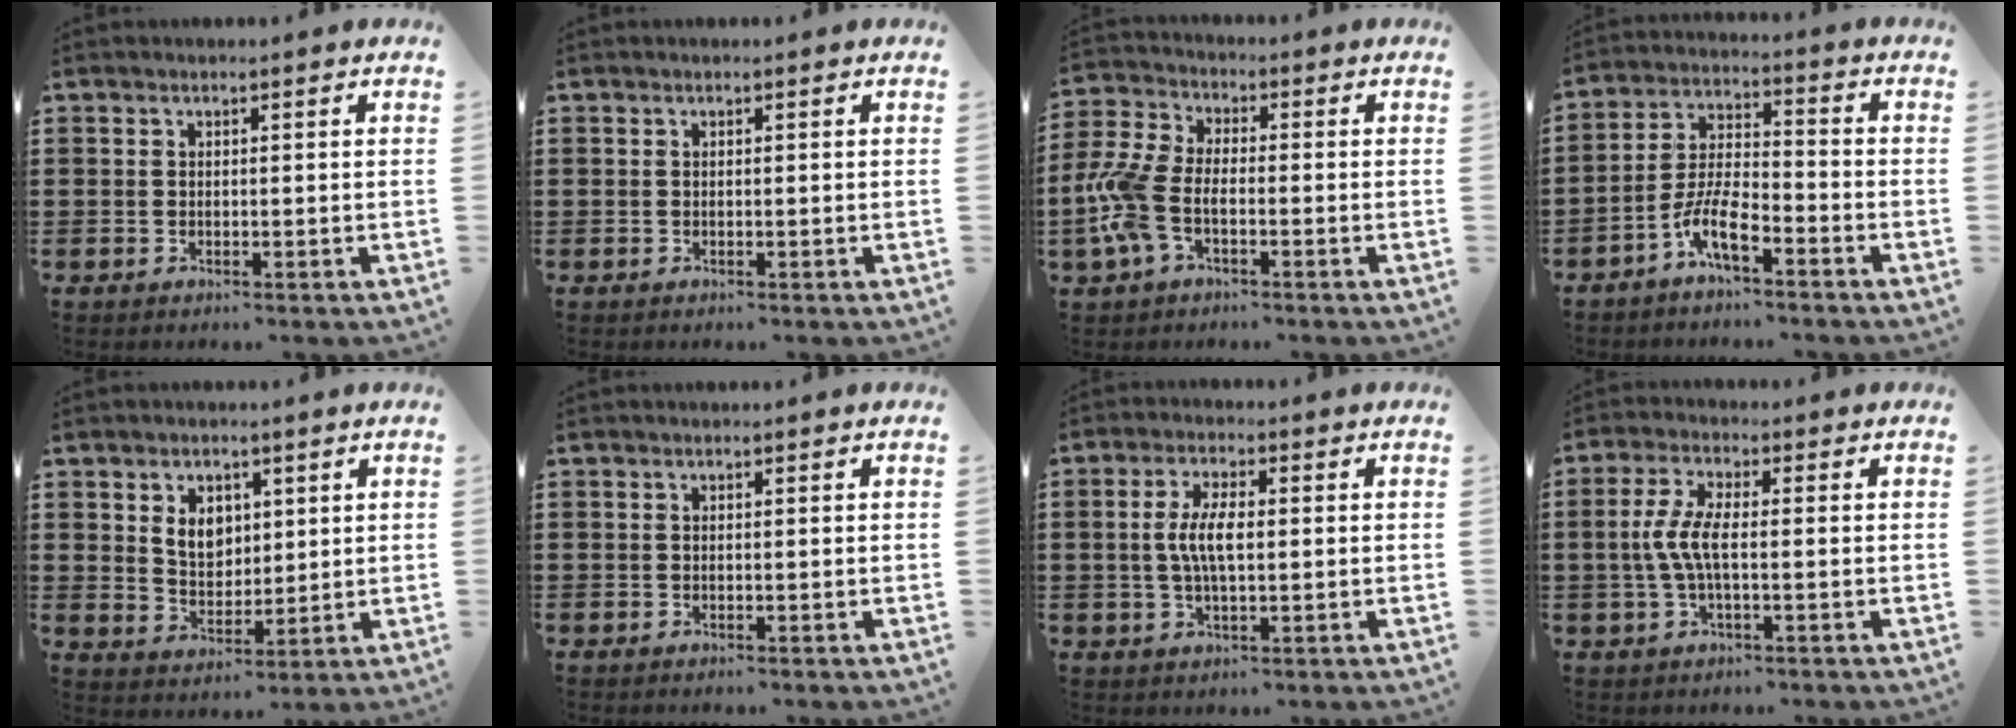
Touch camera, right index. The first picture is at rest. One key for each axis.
{"total": 0.0}
{"total": 7.3, "fx": -2.6, "fy": 3.9, "fz": 5.5, "tx": -0.151, "ty": -0.006, "tz": -0.057}
{"total": 7.1, "fx": -4.7, "fy": 2.1, "fz": 5.0, "tx": -0.121, "ty": -0.003, "tz": -0.094}
{"total": 5.1, "fx": 1.9, "fy": 3.8, "fz": 2.8, "tx": -0.061, "ty": 0.009, "tz": 0.032}
{"total": 0.0}
{"total": 5.4, "fx": 0.2, "fy": 1.8, "fz": 5.1, "tx": -0.110, "ty": 0.000, "tz": -0.004}
{"total": 5.3, "fx": -0.6, "fy": 1.5, "fz": 5.1, "tx": -0.126, "ty": -0.008, "tz": -0.023}